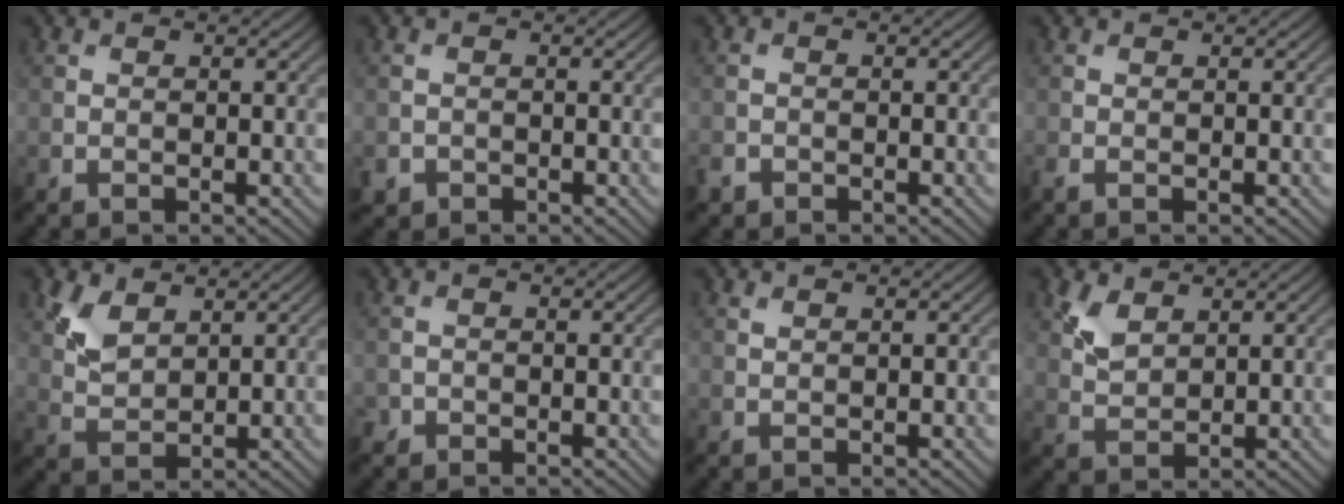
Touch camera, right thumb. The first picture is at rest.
{"total": 1.6, "force": [-1.1, 1.2, 0.3], "torque": [-0.006, -0.006, -0.026]}
{"total": 1.3, "force": [-1.0, 0.8, 0.2], "torque": [-0.006, -0.002, -0.024]}
{"total": 0.8, "force": [-0.6, 0.2, 0.4], "torque": [-0.015, -0.003, -0.015]}
{"total": 4.7, "force": [2.6, 2.8, 2.9], "torque": [-0.073, -0.003, 0.056]}
{"total": 1.0, "force": [-0.7, 0.7, 0.0], "torque": [0.003, -0.001, -0.017]}
{"total": 0.6, "force": [0.5, 0.2, 0.2], "torque": [-0.008, -0.001, 0.011]}
{"total": 4.0, "force": [2.2, 2.3, 2.4], "torque": [-0.061, -0.002, 0.049]}